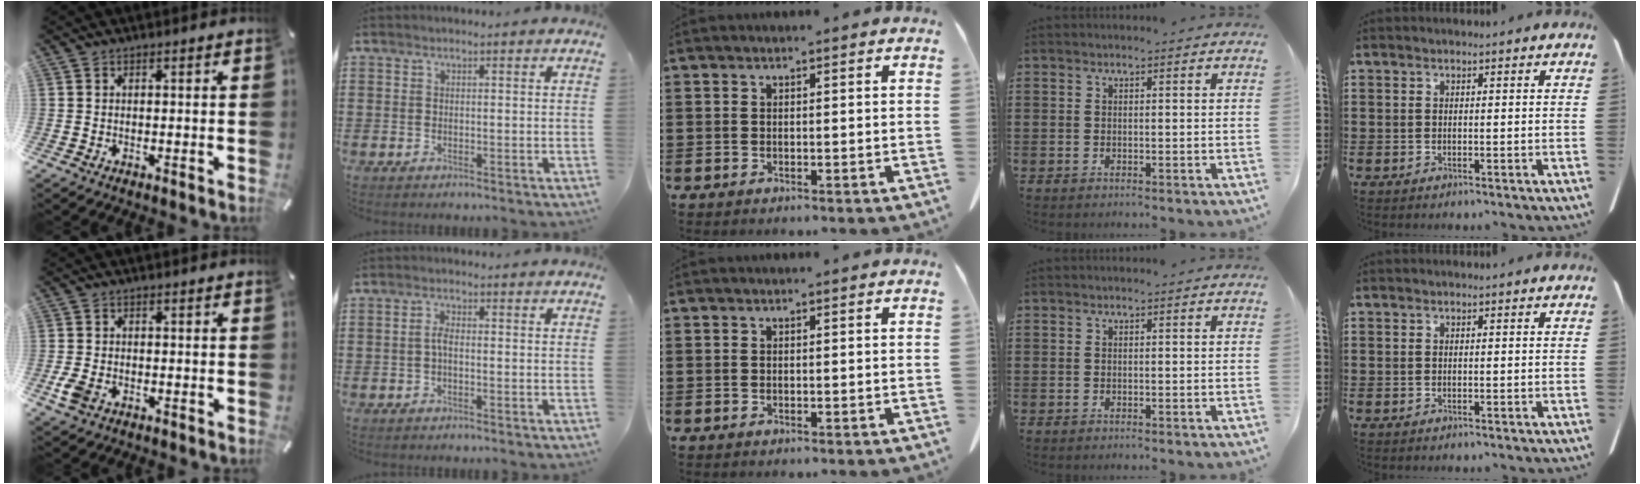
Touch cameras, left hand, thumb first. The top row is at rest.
{"thumb": {"total": 3.8, "force": [-1.4, 2.6, 2.4], "torque": [-0.068, -0.004, -0.030]}, "index": {"total": 2.1, "force": [-0.3, 0.7, 2.0], "torque": [-0.045, 0.000, -0.009]}}